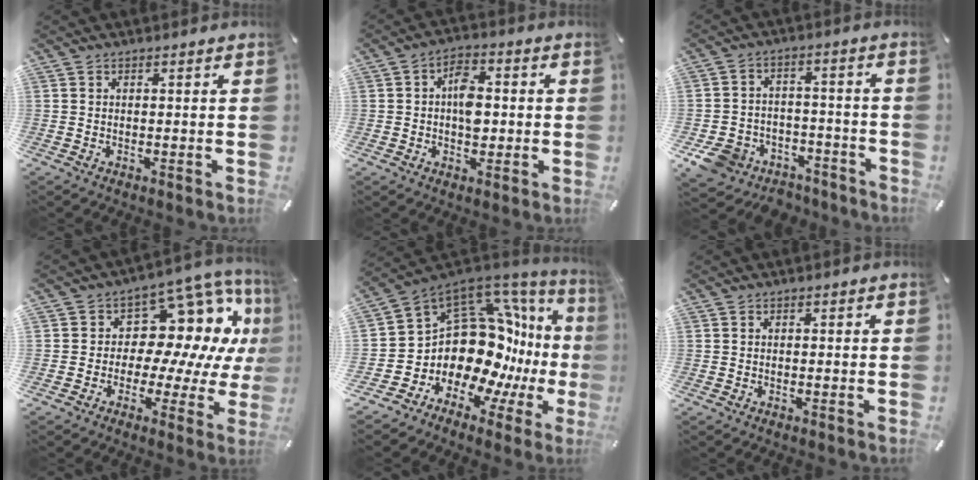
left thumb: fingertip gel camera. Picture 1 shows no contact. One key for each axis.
{"total": 7.0, "fx": -0.2, "fy": 4.5, "fz": 5.4, "tx": -0.067, "ty": 0.003, "tz": -0.007}
{"total": 9.4, "fx": -5.8, "fy": 6.9, "fz": 2.7, "tx": -0.056, "ty": 0.041, "tz": -0.102}
{"total": 14.5, "fx": 5.8, "fy": 9.8, "fz": 8.9, "tx": -0.118, "ty": -0.059, "tz": 0.102}
{"total": 17.2, "fx": 0.4, "fy": 13.0, "fz": 11.2, "tx": -0.173, "ty": -0.090, "tz": 0.044}
{"total": 0.0}